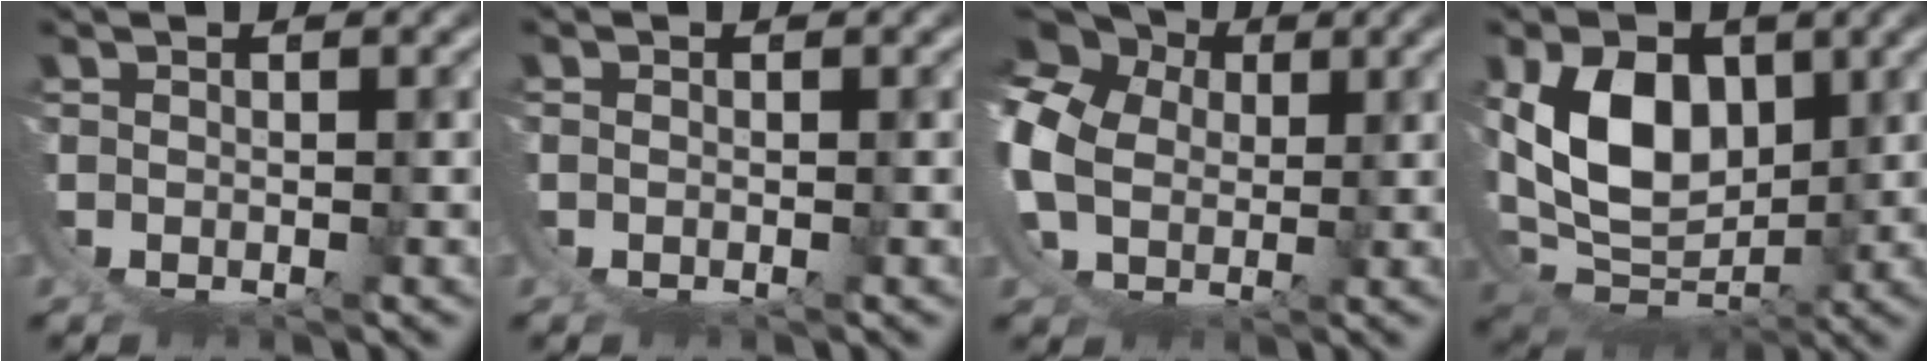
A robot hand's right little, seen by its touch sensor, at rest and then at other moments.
{"total": 0.6, "force": [-0.1, 0.5, 0.3], "torque": [-0.009, -0.002, -0.001]}
{"total": 11.6, "force": [3.5, 9.8, 5.1], "torque": [-0.138, -0.012, 0.050]}
{"total": 8.7, "force": [2.9, 5.4, 6.2], "torque": [-0.151, -0.040, 0.072]}